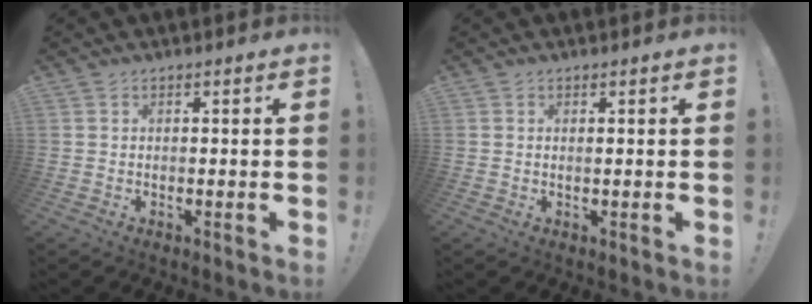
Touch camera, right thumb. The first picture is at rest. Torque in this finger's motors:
{"motor_torque": [0.15, -0.06, 0.15, -0.06, 0.04]}